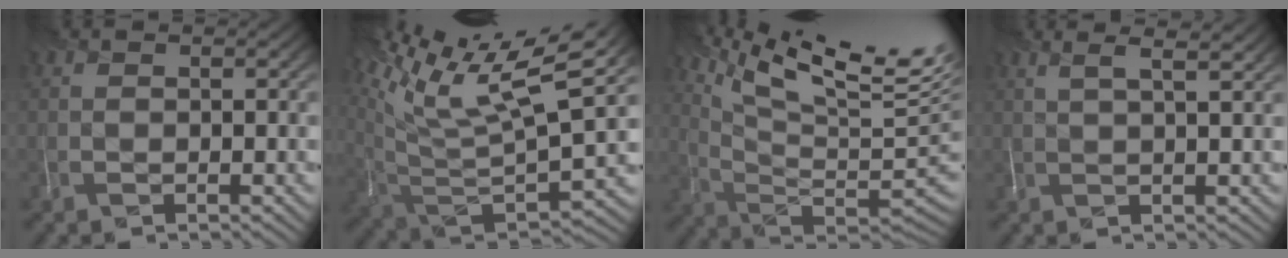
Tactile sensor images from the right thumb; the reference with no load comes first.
{"total": 15.5, "force": [9.7, 4.4, 11.3], "torque": [-0.255, 0.016, 0.174]}
{"total": 17.2, "force": [10.4, 4.9, 12.9], "torque": [-0.215, 0.017, 0.180]}
{"total": 4.2, "force": [2.5, 1.0, 3.2], "torque": [-0.036, 0.016, 0.022]}